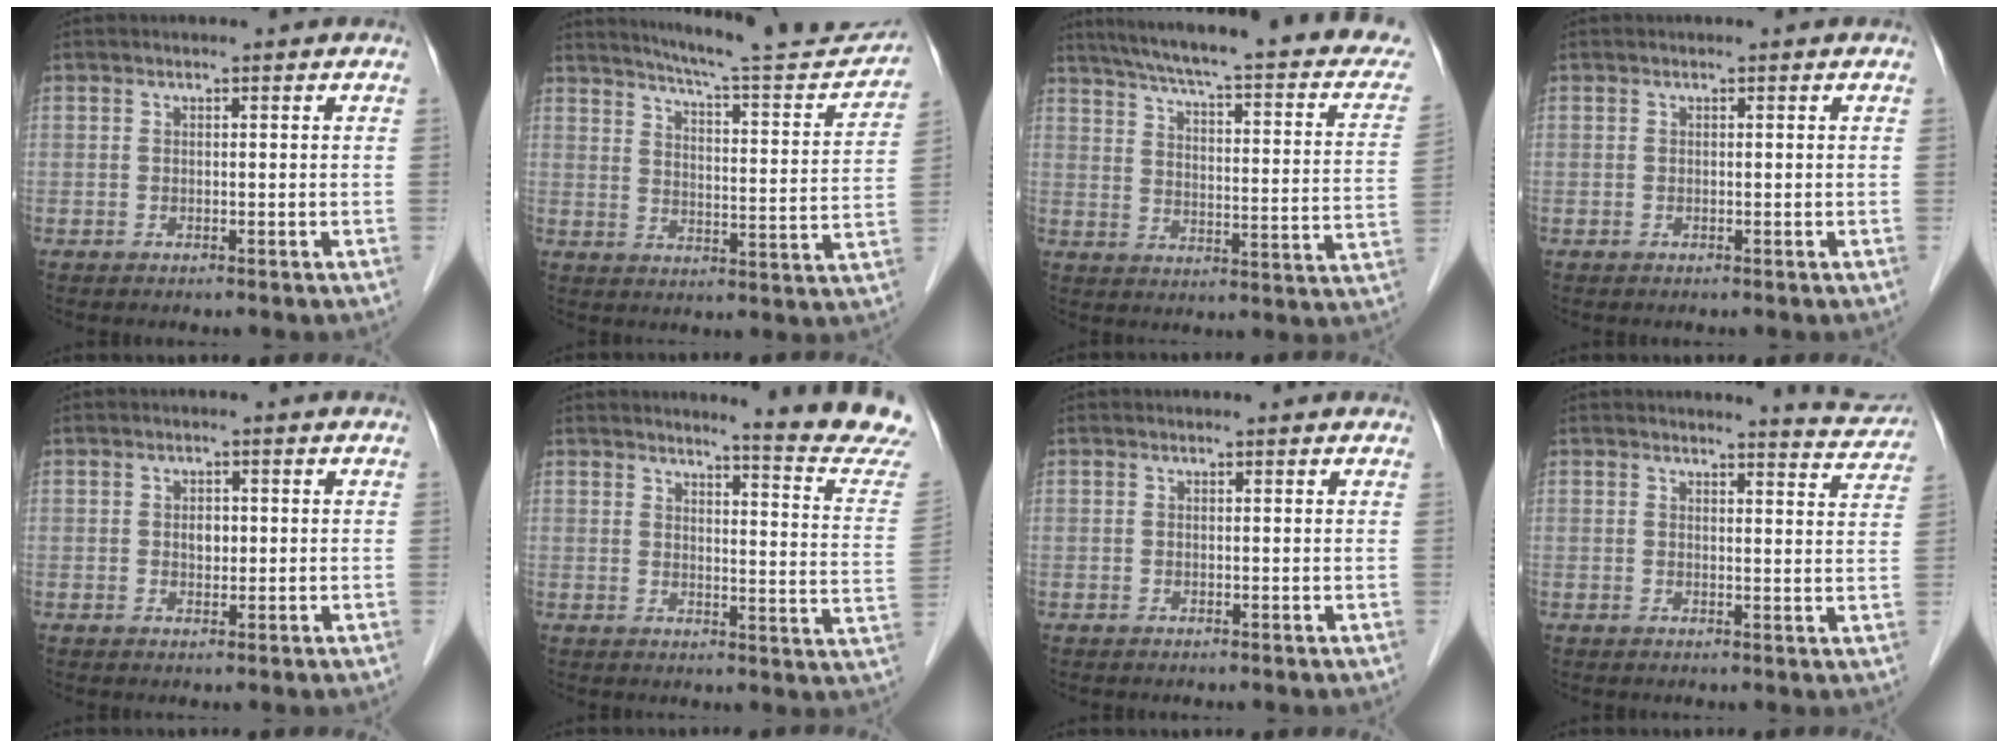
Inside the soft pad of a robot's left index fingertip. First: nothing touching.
{"total": 17.9, "force": [16.9, 0.7, 6.0], "torque": [-0.091, -0.047, 0.218]}
{"total": 25.4, "force": [20.5, 3.7, 14.7], "torque": [-0.212, -0.015, 0.247]}
{"total": 0.0}
{"total": 1.7, "force": [0.2, 1.2, 1.2], "torque": [-0.019, 0.002, 0.004]}
{"total": 13.5, "force": [13.0, -2.0, 3.3], "torque": [-0.041, -0.113, 0.134]}
{"total": 1.5, "force": [1.5, 0.3, 0.3], "torque": [-0.012, 0.010, 0.013]}
{"total": 6.1, "force": [6.1, 0.2, 0.2], "torque": [-0.004, -0.026, 0.053]}